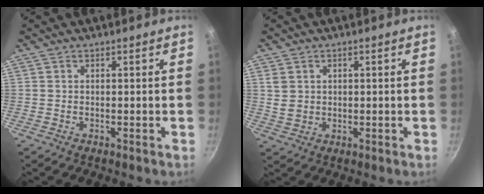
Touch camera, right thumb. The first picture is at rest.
{"total": 3.5, "force": [1.0, 3.1, 1.4], "torque": [-0.015, -0.002, 0.025]}